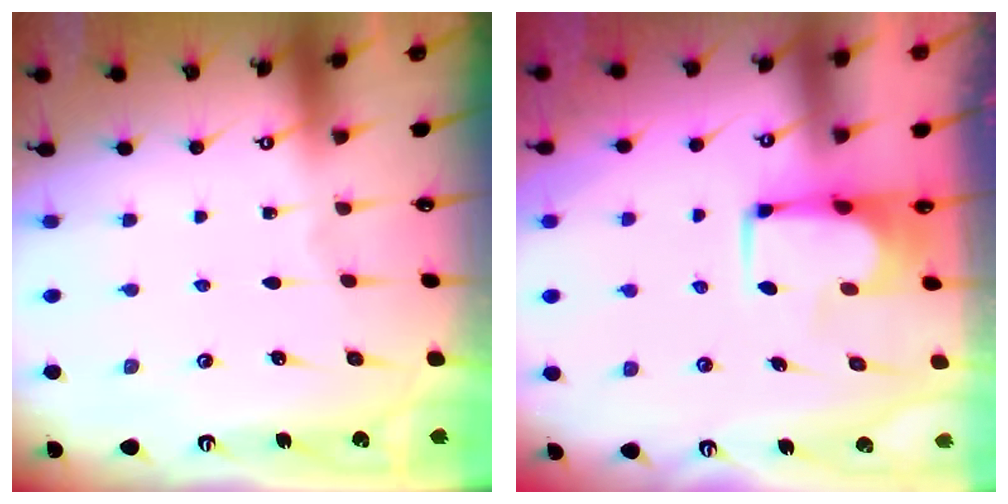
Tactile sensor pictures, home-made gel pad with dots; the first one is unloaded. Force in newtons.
{"total": 1.7, "press": 1.7, "slide": 0.1}